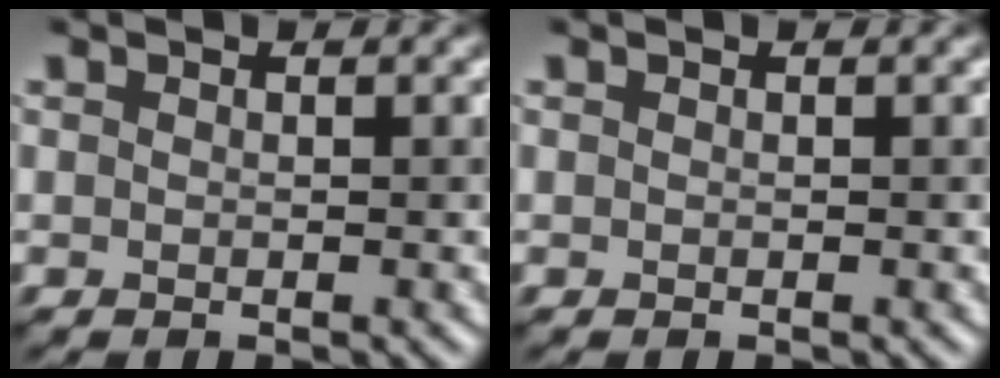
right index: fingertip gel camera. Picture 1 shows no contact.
{"total": 0.0}